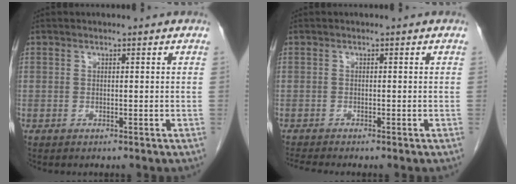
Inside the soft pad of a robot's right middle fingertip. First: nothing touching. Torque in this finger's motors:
{"motor_torque": [0.31, -0.21, 0.00, 0.00]}